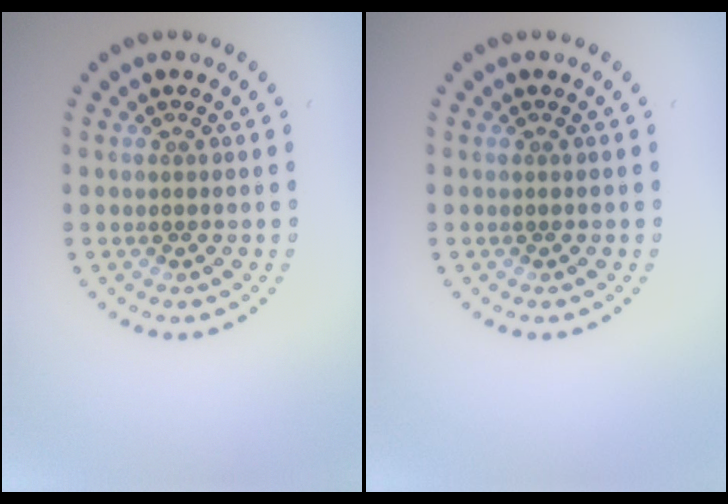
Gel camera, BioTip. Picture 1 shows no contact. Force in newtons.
{"total": 0.0}